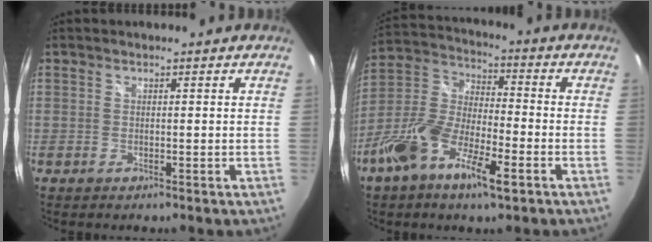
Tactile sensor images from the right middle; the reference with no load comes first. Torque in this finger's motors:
{"motor_torque": [1.11, -1.03, 0.27, 0.21]}